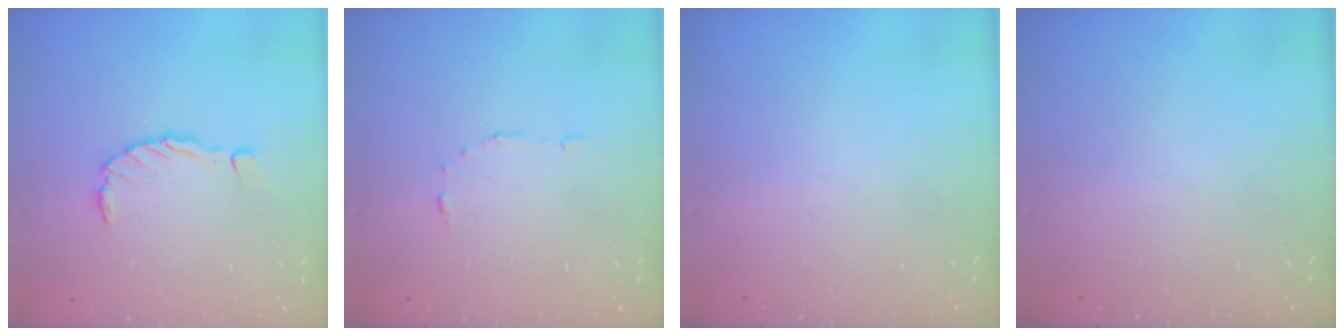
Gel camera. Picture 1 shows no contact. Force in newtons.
{"total": 4.2, "press": 4.1, "slide": 0.3}
{"total": 0.0}
{"total": 0.0}